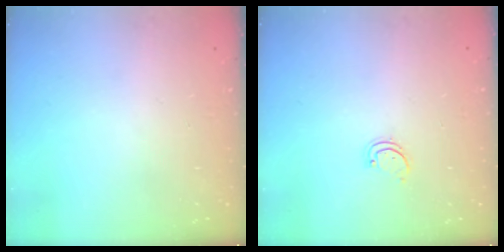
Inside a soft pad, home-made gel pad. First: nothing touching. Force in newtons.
{"total": 1.7, "press": 1.7, "slide": 0.3}